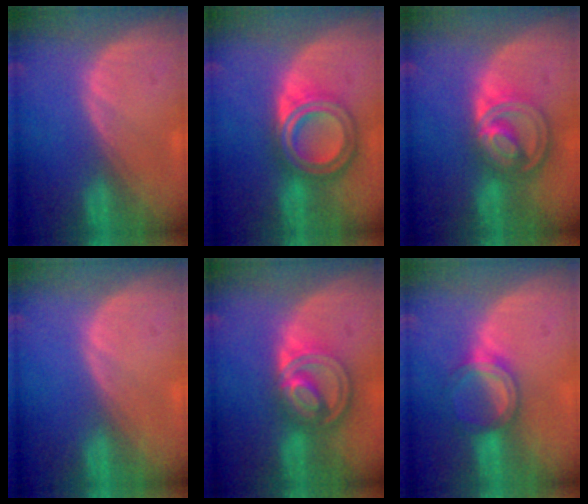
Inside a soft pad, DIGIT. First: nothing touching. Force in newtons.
{"total": 8.0, "press": 8.0, "slide": 0.5}
{"total": 8.7, "press": 7.4, "slide": 4.6}
{"total": 0.0}
{"total": 8.8, "press": 7.4, "slide": 4.7}
{"total": 5.2, "press": 5.0, "slide": 1.6}